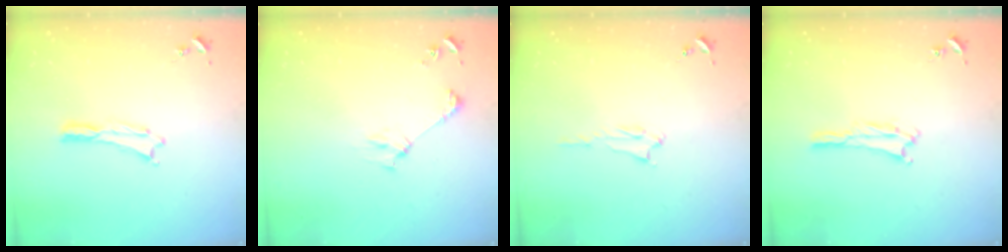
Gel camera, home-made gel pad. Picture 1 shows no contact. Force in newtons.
{"total": 3.6, "press": 3.6, "slide": 0.3}
{"total": 2.2, "press": 2.2, "slide": 0.4}
{"total": 2.1, "press": 2.1, "slide": 0.3}